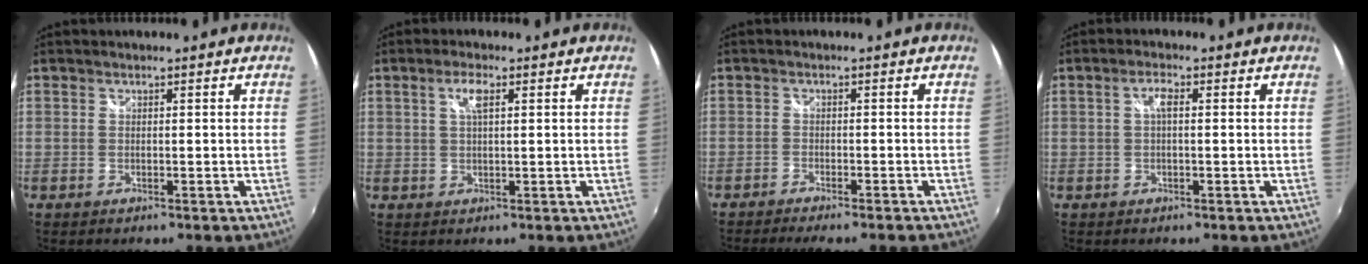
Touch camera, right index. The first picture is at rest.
{"total": 3.1, "force": [1.1, 0.9, 2.7], "torque": [-0.051, 0.006, 0.020]}
{"total": 7.6, "force": [-6.7, 0.9, 3.6], "torque": [-0.082, -0.018, -0.100]}
{"total": 2.3, "force": [0.2, 0.7, 2.2], "torque": [-0.041, 0.008, 0.002]}